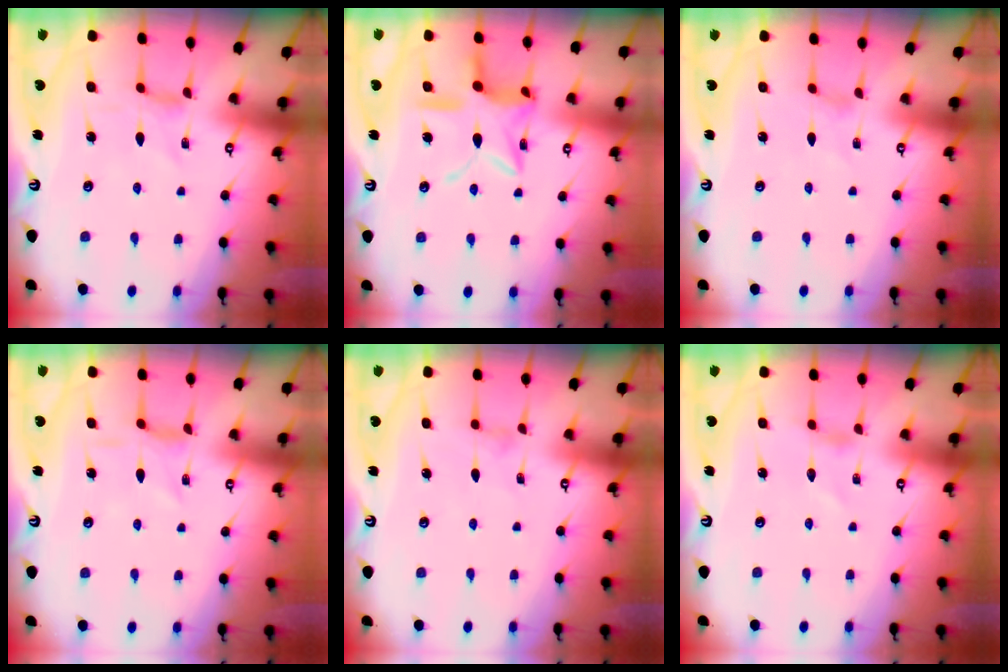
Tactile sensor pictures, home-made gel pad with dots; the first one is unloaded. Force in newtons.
{"total": 12.8, "press": 12.7, "slide": 1.1}
{"total": 0.0}
{"total": 2.1, "press": 2.1, "slide": 0.5}
{"total": 0.6, "press": 0.6, "slide": 0.2}
{"total": 0.0}